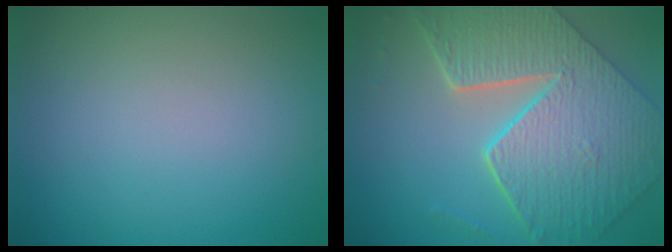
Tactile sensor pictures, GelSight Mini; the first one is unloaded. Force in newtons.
{"total": 9.2, "press": 6.7, "slide": 6.3}